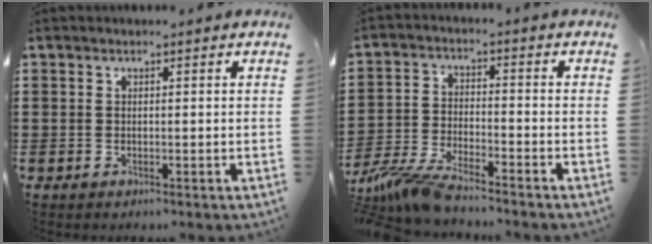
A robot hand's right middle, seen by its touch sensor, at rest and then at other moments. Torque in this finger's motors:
{"motor_torque": [2.14, 0.00, 0.69, 0.21]}